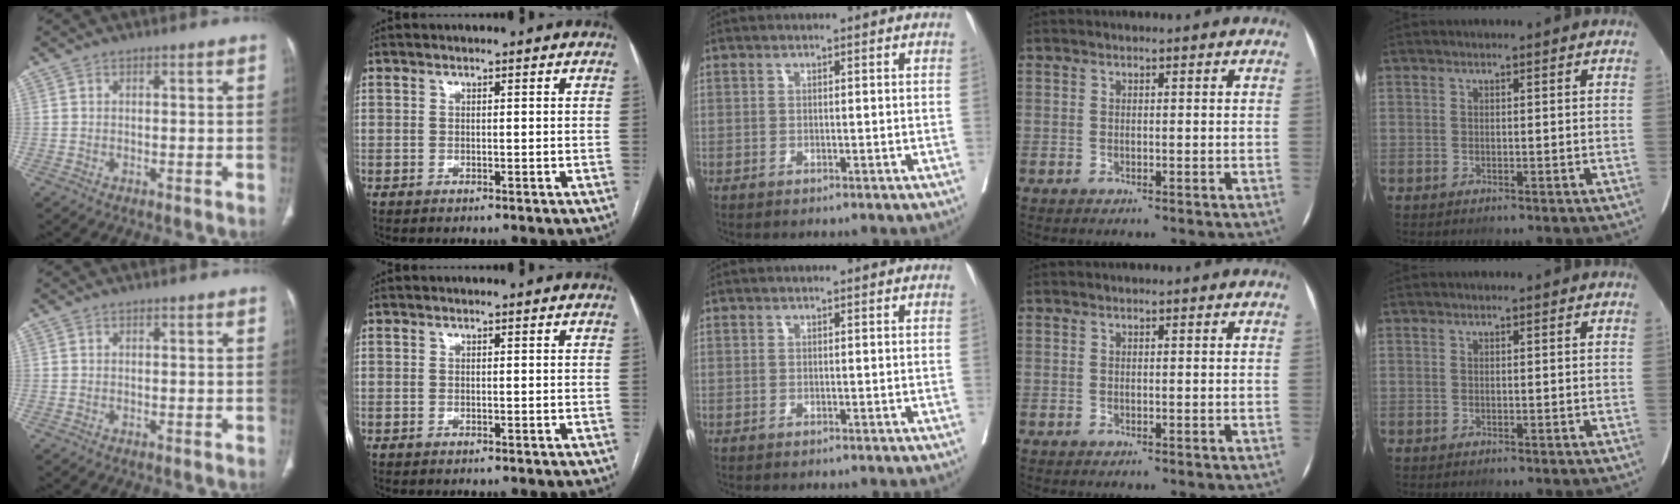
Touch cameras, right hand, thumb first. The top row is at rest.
{}